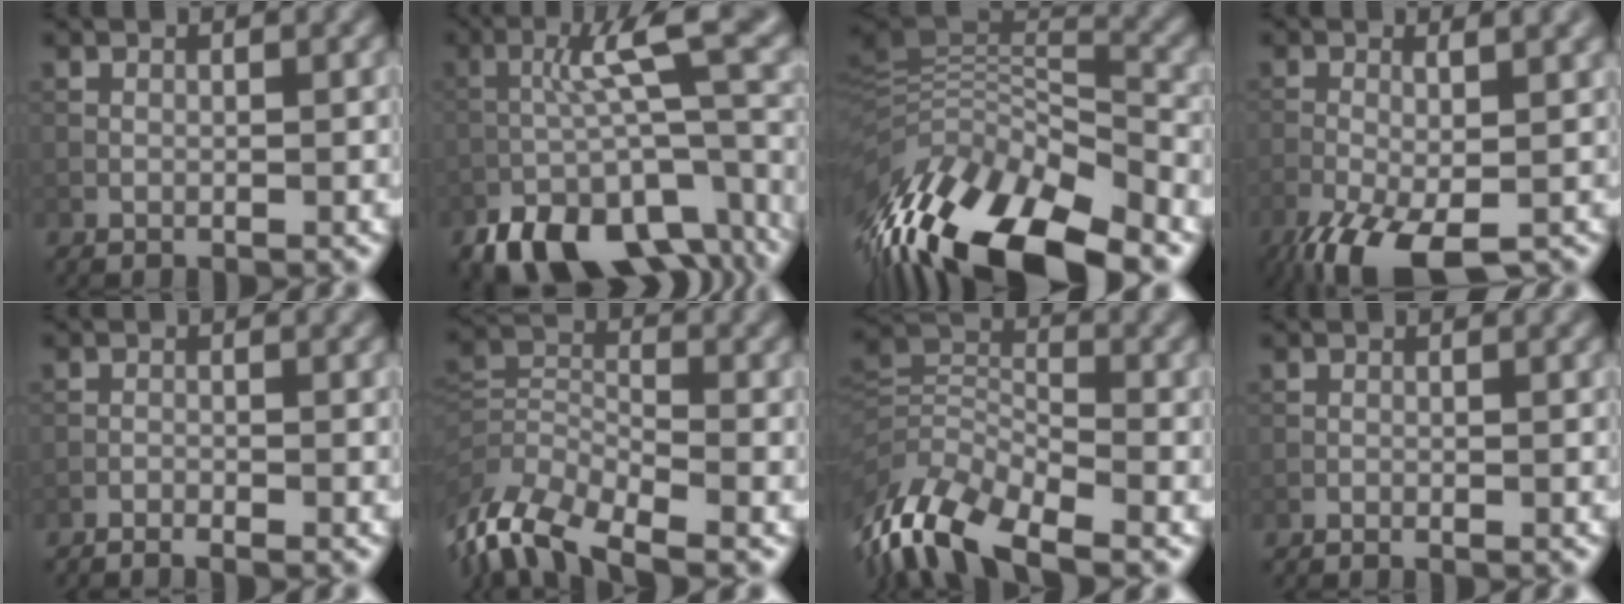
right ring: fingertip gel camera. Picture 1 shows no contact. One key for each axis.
{"total": 12.4, "fx": -7.3, "fy": 3.9, "fz": 9.2, "tx": -0.148, "ty": -0.002, "tz": -0.117}
{"total": 15.2, "fx": -8.5, "fy": 5.3, "fz": 11.4, "tx": -0.232, "ty": 0.014, "tz": -0.155}
{"total": 9.3, "fx": -4.5, "fy": 3.1, "fz": 7.6, "tx": -0.154, "ty": -0.030, "tz": -0.077}
{"total": 1.6, "fx": -1.4, "fy": 0.0, "fz": 0.7, "tx": -0.023, "ty": -0.003, "tz": -0.031}
{"total": 9.4, "fx": -6.3, "fy": 3.8, "fz": 5.8, "tx": -0.116, "ty": -0.007, "tz": -0.128}
{"total": 10.9, "fx": -7.3, "fy": 4.4, "fz": 6.9, "tx": -0.141, "ty": -0.010, "tz": -0.145}
{"total": 0.6, "fx": -0.5, "fy": -0.1, "fz": 0.2, "tx": -0.008, "ty": 0.002, "tz": -0.013}